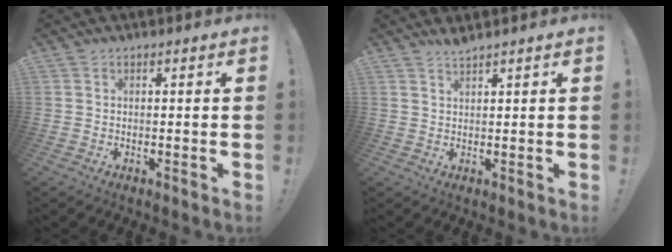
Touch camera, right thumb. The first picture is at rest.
{"total": 2.0, "force": [1.8, -0.4, 0.7], "torque": [-0.008, -0.012, 0.031]}